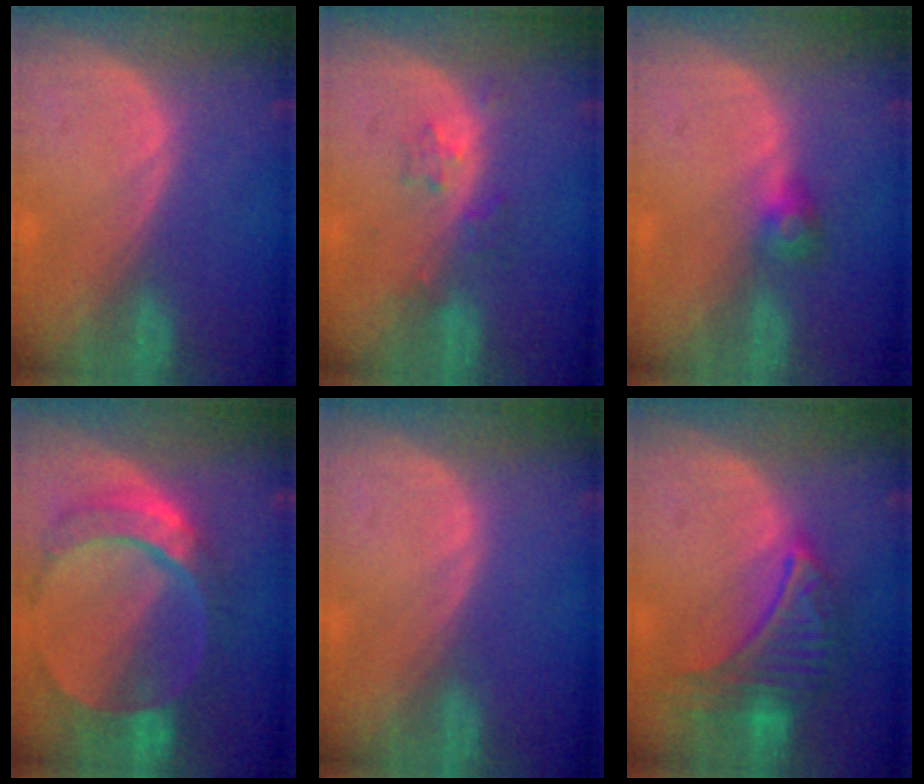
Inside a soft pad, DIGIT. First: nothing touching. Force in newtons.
{"total": 2.6, "press": 2.6, "slide": 0.2}
{"total": 2.6, "press": 2.5, "slide": 0.7}
{"total": 10.5, "press": 8.9, "slide": 5.7}
{"total": 0.0}
{"total": 8.2, "press": 8.2, "slide": 0.5}